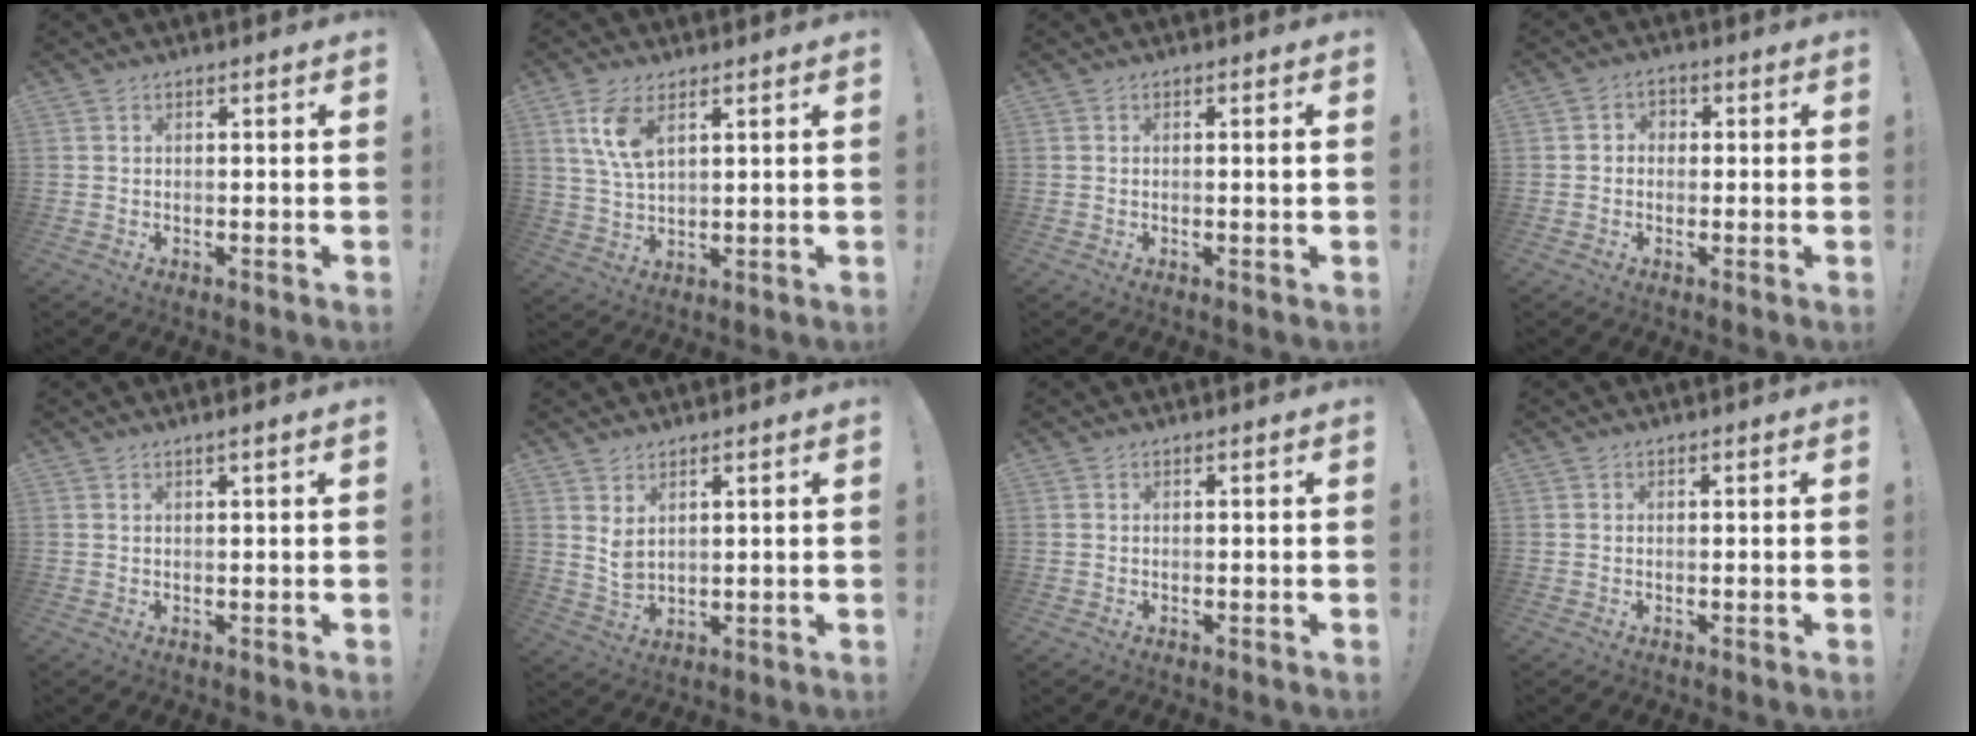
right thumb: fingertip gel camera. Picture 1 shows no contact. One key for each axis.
{"total": 8.5, "fx": 4.3, "fy": 3.8, "fz": 6.3, "tx": -0.118, "ty": -0.014, "tz": 0.080}
{"total": 1.3, "fx": 0.0, "fy": -0.3, "fz": 1.2, "tx": -0.020, "ty": -0.001, "tz": -0.002}
{"total": 2.9, "fx": -0.5, "fy": 2.6, "fz": 1.2, "tx": -0.015, "ty": 0.005, "tz": -0.010}
{"total": 1.3, "fx": 0.8, "fy": -0.4, "fz": 1.0, "tx": -0.013, "ty": -0.003, "tz": 0.011}
{"total": 4.3, "fx": 2.6, "fy": 1.9, "fz": 2.8, "tx": -0.035, "ty": -0.023, "tz": 0.047}
{"total": 0.0}
{"total": 0.0}